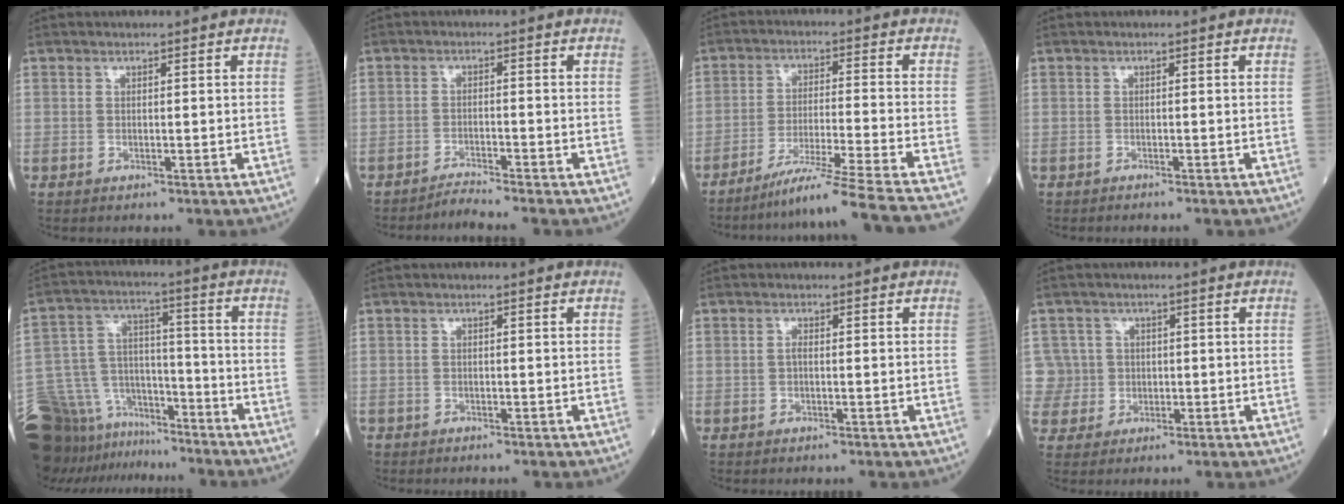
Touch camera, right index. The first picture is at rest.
{"total": 2.7, "force": [-2.4, -1.2, -0.2], "torque": [0.000, -0.014, -0.045]}
{"total": 16.6, "force": [-14.3, -3.7, 7.6], "torque": [-0.109, -0.040, -0.222]}
{"total": 0.7, "force": [-0.6, 0.0, 0.2], "torque": [-0.007, -0.003, -0.012]}
{"total": 19.9, "force": [-16.5, 8.6, 7.1], "torque": [-0.174, 0.017, -0.277]}
{"total": 0.6, "force": [-0.6, 0.3, 0.0], "torque": [-0.012, -0.001, -0.013]}
{"total": 0.7, "force": [-0.2, 0.2, 0.7], "torque": [-0.015, 0.001, -0.005]}
{"total": 5.0, "force": [0.2, 4.9, -0.6], "torque": [0.019, 0.020, 0.005]}